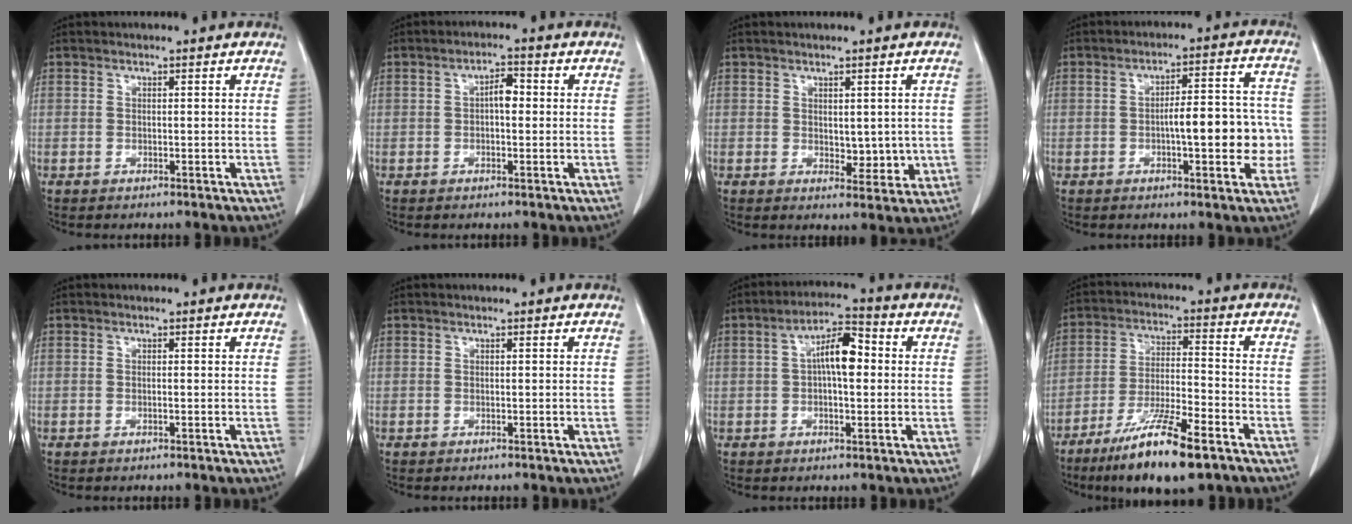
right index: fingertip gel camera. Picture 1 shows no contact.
{"total": 3.0, "force": [0.1, 1.3, 2.7], "torque": [-0.041, 0.011, -0.001]}
{"total": 3.9, "force": [0.1, 2.3, 3.2], "torque": [-0.035, -0.008, 0.011]}
{"total": 10.1, "force": [-1.8, 2.9, 9.5], "torque": [-0.130, 0.031, -0.019]}
{"total": 0.0}
{"total": 0.0}
{"total": 7.3, "force": [0.8, 2.4, 6.8], "torque": [-0.123, 0.023, 0.009]}
{"total": 13.3, "force": [-8.6, 1.8, 10.0], "torque": [-0.185, -0.027, -0.149]}